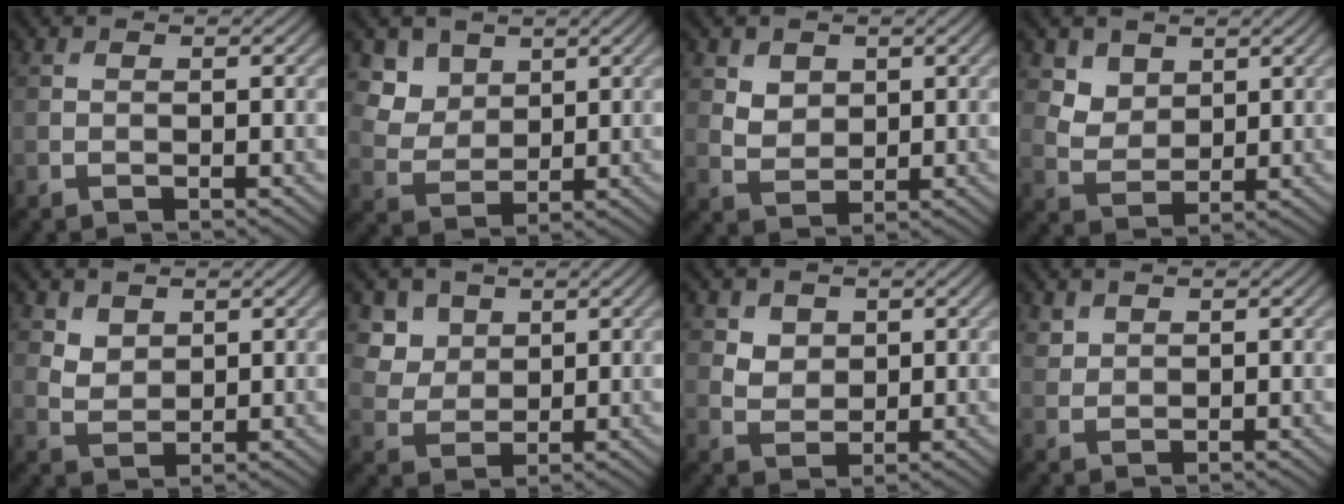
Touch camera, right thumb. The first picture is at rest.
{"total": 5.1, "force": [3.1, 3.7, 1.9], "torque": [-0.061, -0.022, 0.073]}
{"total": 3.3, "force": [1.8, 2.5, 1.4], "torque": [-0.044, -0.012, 0.036]}
{"total": 4.1, "force": [2.6, 2.8, 1.4], "torque": [-0.048, -0.020, 0.058]}
{"total": 3.1, "force": [2.0, 2.0, 1.1], "torque": [-0.031, -0.009, 0.039]}
{"total": 5.0, "force": [2.7, 3.7, 1.8], "torque": [-0.057, -0.019, 0.063]}
{"total": 3.5, "force": [1.9, 2.7, 1.3], "torque": [-0.042, -0.017, 0.044]}
{"total": 1.8, "force": [1.4, 1.1, 0.5], "torque": [-0.015, -0.001, 0.033]}